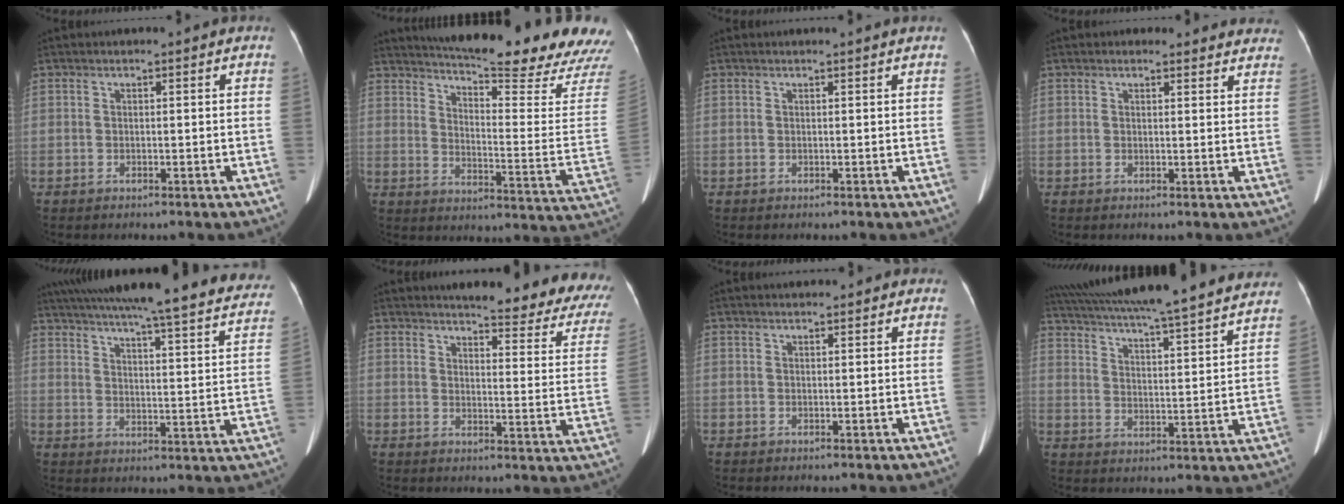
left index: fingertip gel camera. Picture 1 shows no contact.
{"total": 25.3, "force": [22.8, 0.8, 10.8], "torque": [-0.168, -0.099, 0.278]}
{"total": 0.9, "force": [0.8, -0.2, 0.3], "torque": [-0.011, -0.002, 0.014]}
{"total": 7.4, "force": [6.9, 2.4, 0.7], "torque": [0.031, -0.005, 0.045]}
{"total": 35.5, "force": [31.1, 3.8, 16.7], "torque": [-0.227, -0.059, 0.379]}
{"total": 21.4, "force": [19.2, 3.6, 8.8], "torque": [-0.088, -0.083, 0.200]}
{"total": 3.5, "force": [3.2, 1.0, 1.3], "torque": [-0.015, 0.022, 0.037]}
{"total": 30.7, "force": [27.5, 1.7, 13.6], "torque": [-0.231, -0.023, 0.363]}